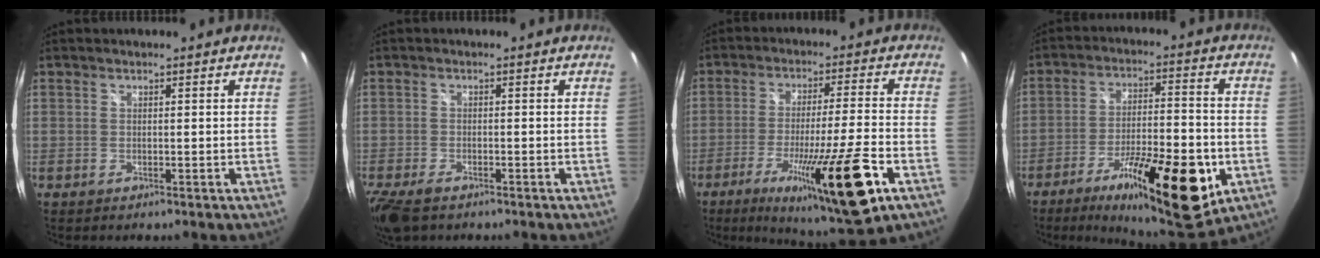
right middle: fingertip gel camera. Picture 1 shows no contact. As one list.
[{"total": 7.2, "force": [-5.1, 2.7, 4.2], "torque": [-0.106, -0.031, -0.098]}, {"total": 19.8, "force": [-9.7, 1.2, 17.2], "torque": [-0.305, -0.057, -0.154]}, {"total": 20.8, "force": [-9.8, 6.3, 17.2], "torque": [-0.283, -0.027, -0.143]}]